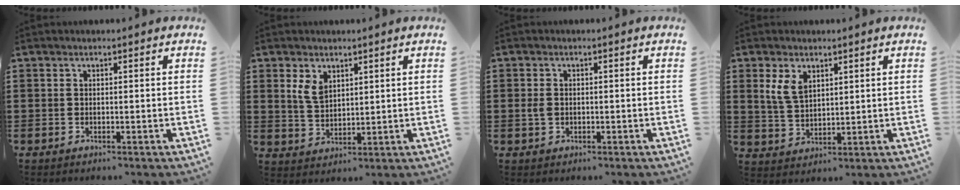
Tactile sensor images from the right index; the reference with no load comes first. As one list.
[{"total": 3.9, "force": [2.0, 2.5, 2.3], "torque": [-0.053, 0.009, 0.037]}, {"total": 1.8, "force": [-0.1, 1.4, 1.2], "torque": [-0.035, -0.001, -0.004]}, {"total": 4.7, "force": [2.2, 2.9, 2.9], "torque": [-0.068, 0.009, 0.040]}]